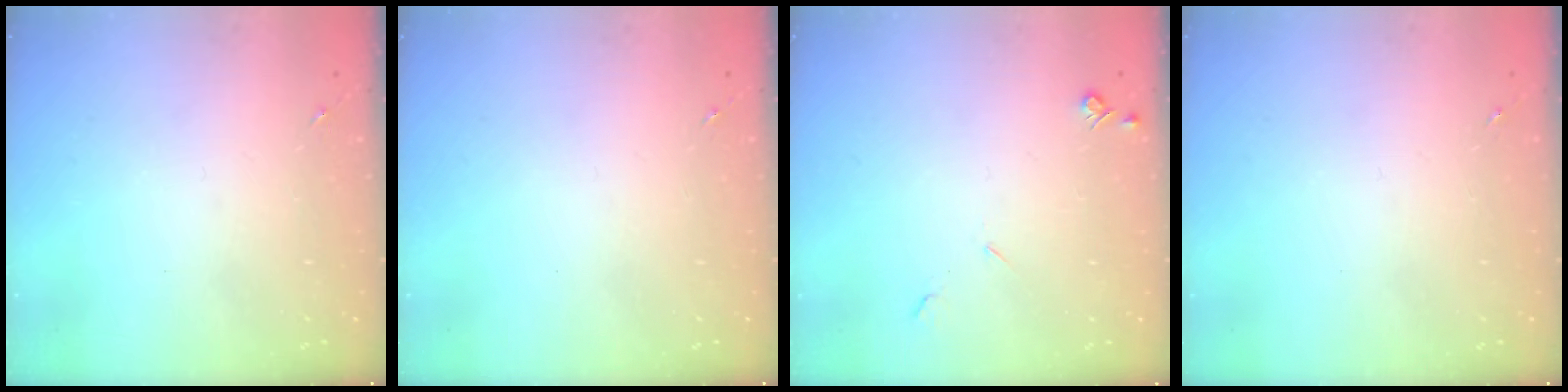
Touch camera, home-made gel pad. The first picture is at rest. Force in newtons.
{"total": 0.0}
{"total": 4.0, "press": 3.9, "slide": 0.7}
{"total": 0.0}